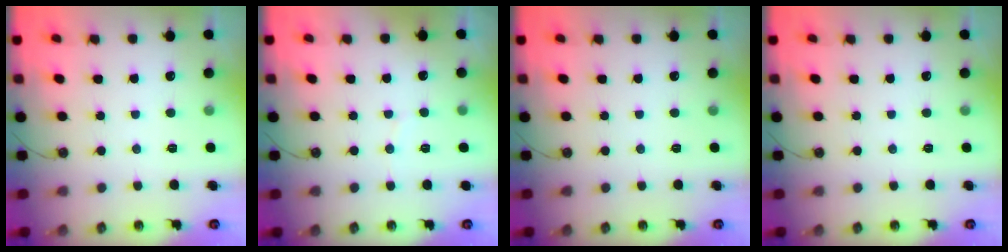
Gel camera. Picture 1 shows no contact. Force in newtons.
{"total": 2.1, "press": 2.1, "slide": 0.2}
{"total": 0.0}
{"total": 0.0}